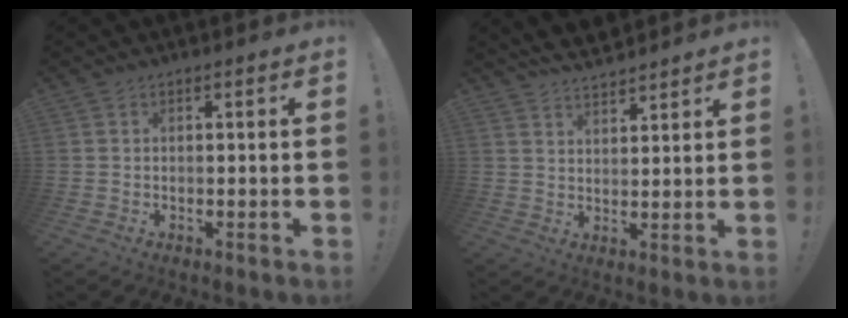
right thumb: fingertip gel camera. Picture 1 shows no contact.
{"total": 6.3, "force": [5.6, 2.5, 1.6], "torque": [-0.028, -0.039, 0.106]}